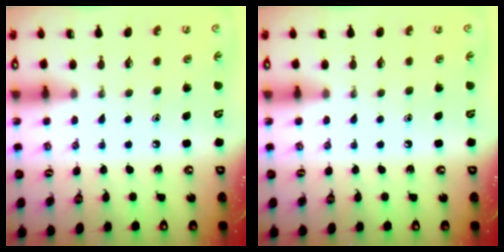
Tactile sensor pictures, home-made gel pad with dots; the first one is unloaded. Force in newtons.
{"total": 0.0}